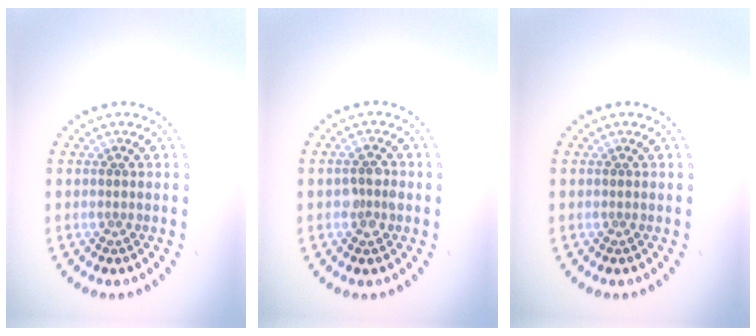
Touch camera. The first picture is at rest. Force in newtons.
{"total": 1.8, "press": 1.7, "slide": 0.2}
{"total": 0.0}